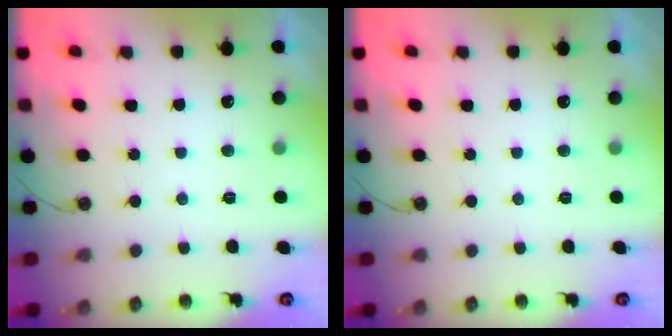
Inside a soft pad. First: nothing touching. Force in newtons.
{"total": 0.0}